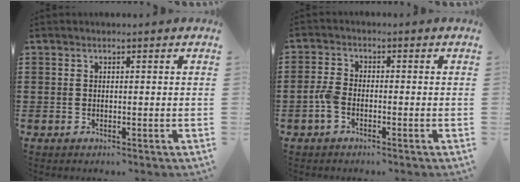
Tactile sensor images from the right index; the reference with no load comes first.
{"total": 3.0, "force": [-1.3, 1.6, 2.2], "torque": [-0.062, -0.003, -0.031]}